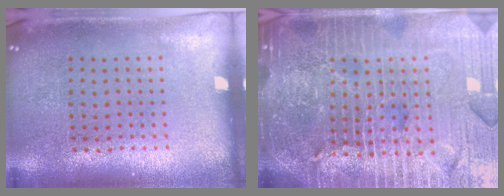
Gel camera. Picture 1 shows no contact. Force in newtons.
{"total": 6.6, "press": 5.8, "slide": 3.2}